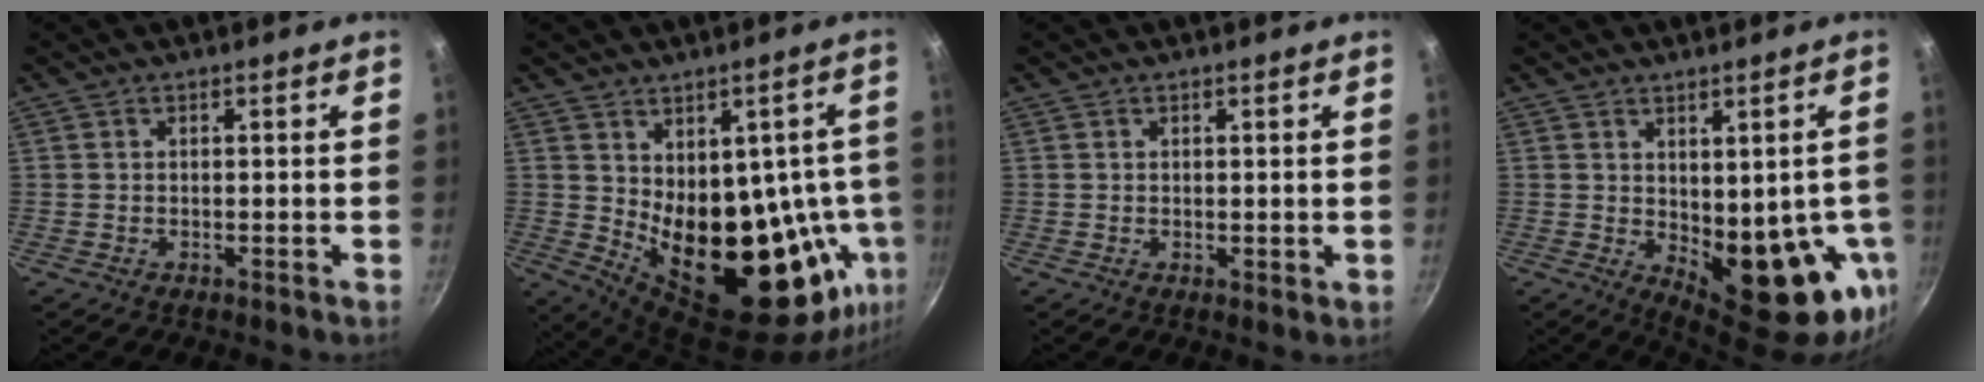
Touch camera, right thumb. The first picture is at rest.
{"total": 22.9, "force": [-1.7, 13.6, 18.4], "torque": [-0.187, -0.031, 0.010]}
{"total": 5.4, "force": [1.0, 2.6, 4.7], "torque": [-0.058, -0.016, 0.017]}
{"total": 14.7, "force": [-1.5, 7.1, 12.8], "torque": [-0.127, -0.022, -0.002]}